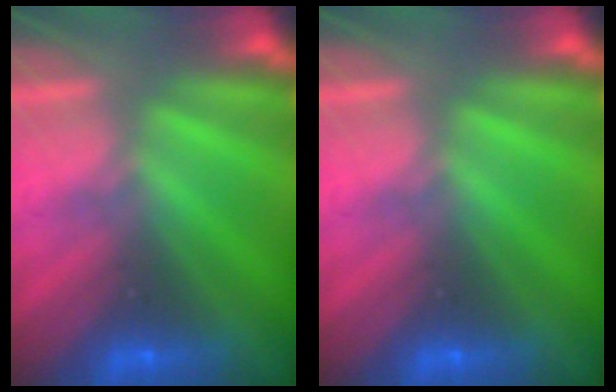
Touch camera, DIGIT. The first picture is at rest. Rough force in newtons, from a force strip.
{"total": 0.0}